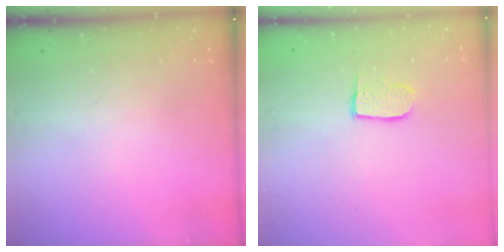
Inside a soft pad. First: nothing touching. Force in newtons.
{"total": 6.7, "press": 6.7, "slide": 0.2}